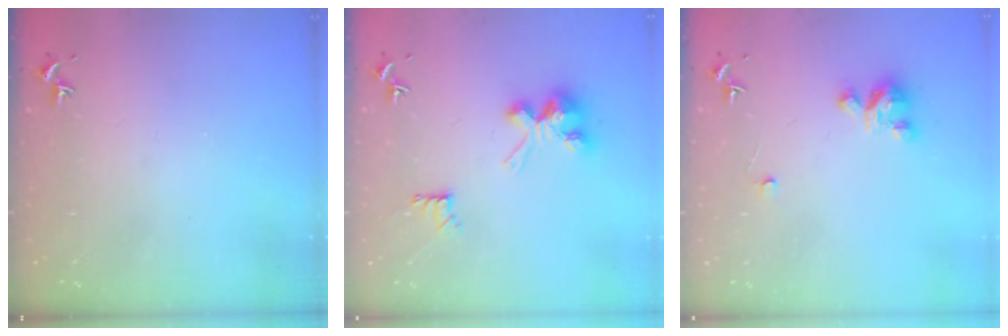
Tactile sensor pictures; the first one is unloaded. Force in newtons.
{"total": 9.9, "press": 9.9, "slide": 0.4}
{"total": 4.9, "press": 4.9, "slide": 0.2}